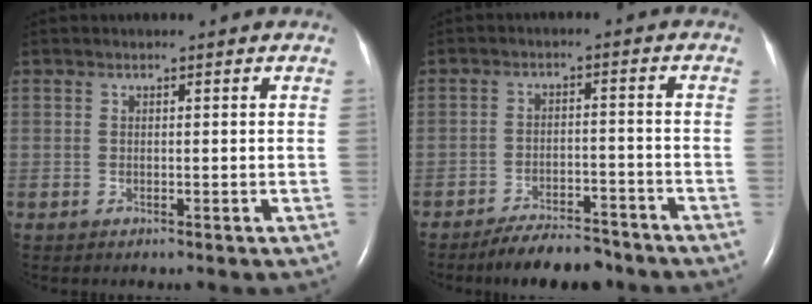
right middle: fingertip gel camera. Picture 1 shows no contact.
{"total": 8.3, "force": [-7.4, 2.1, 3.1], "torque": [-0.044, -0.005, -0.118]}